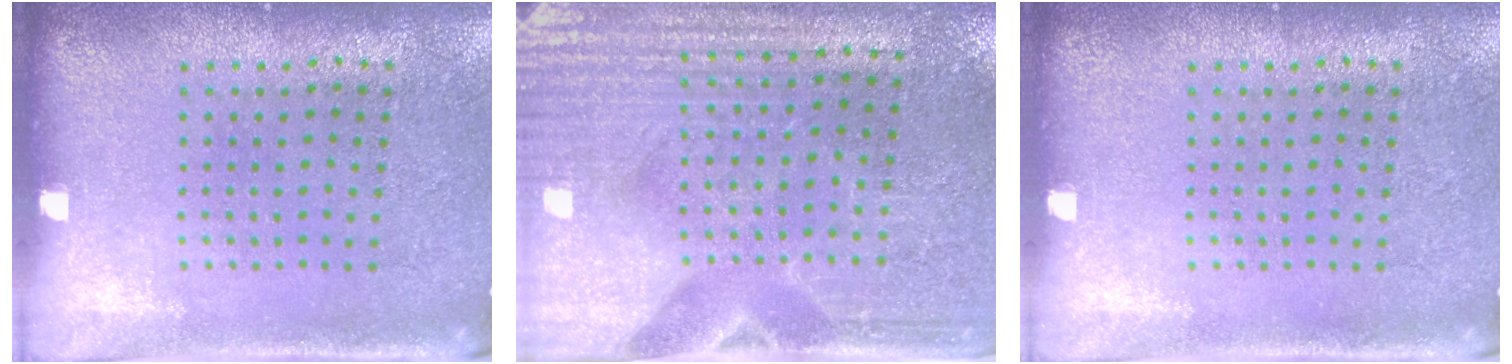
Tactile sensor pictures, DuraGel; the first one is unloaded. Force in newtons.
{"total": 3.6, "press": 3.4, "slide": 1.4}
{"total": 0.0}